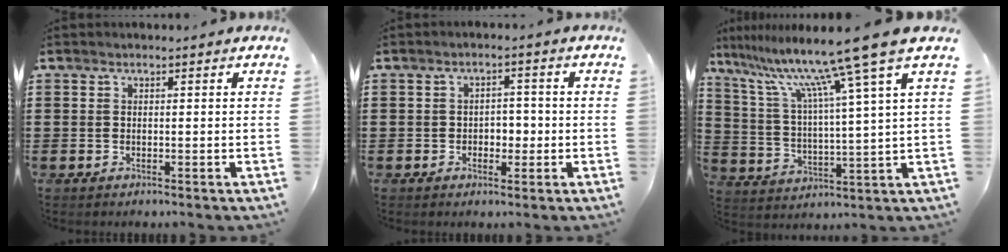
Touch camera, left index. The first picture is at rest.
{"total": 2.6, "force": [-0.7, 2.0, 1.5], "torque": [-0.035, 0.007, -0.020]}
{"total": 12.3, "force": [9.2, -1.1, 8.1], "torque": [-0.183, -0.055, 0.140]}